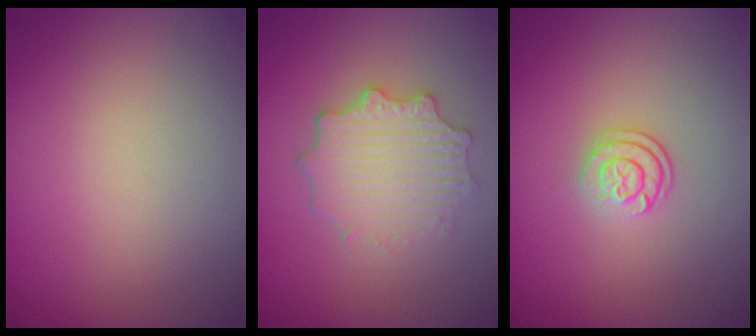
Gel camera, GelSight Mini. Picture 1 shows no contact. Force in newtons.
{"total": 4.0, "press": 3.5, "slide": 1.8}
{"total": 2.4, "press": 1.7, "slide": 1.7}